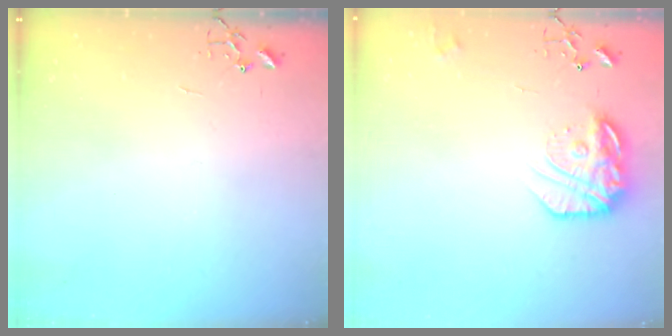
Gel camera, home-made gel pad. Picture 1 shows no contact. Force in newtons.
{"total": 16.4, "press": 16.3, "slide": 1.3}